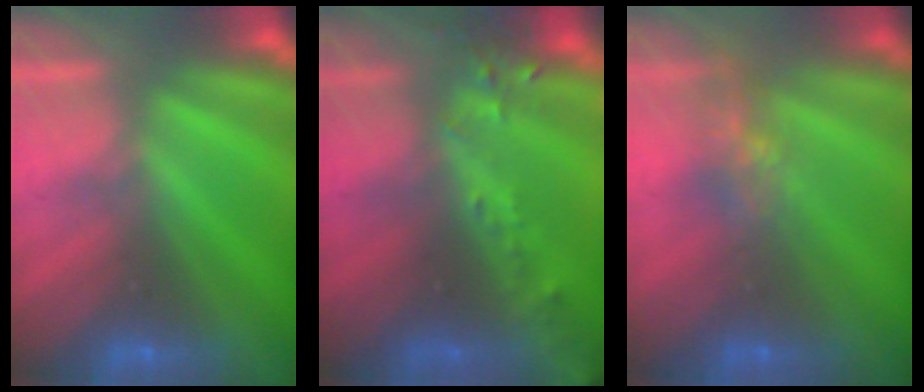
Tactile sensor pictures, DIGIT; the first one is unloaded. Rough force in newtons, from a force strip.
{"total": 6.4}
{"total": 4.8}